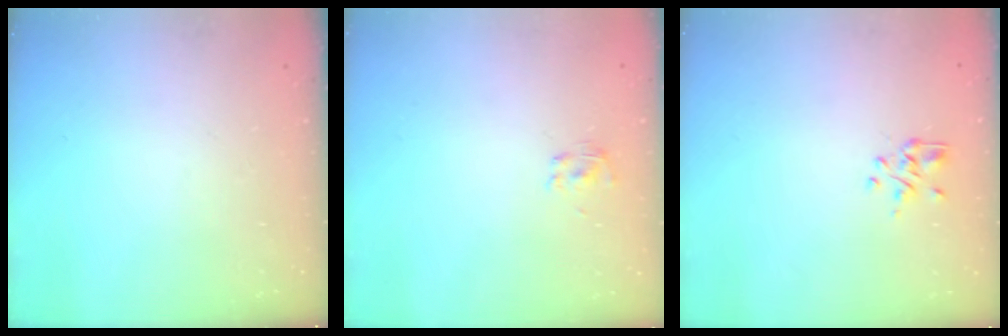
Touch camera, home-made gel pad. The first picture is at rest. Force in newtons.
{"total": 1.9, "press": 1.6, "slide": 1.0}
{"total": 1.5, "press": 1.3, "slide": 0.7}